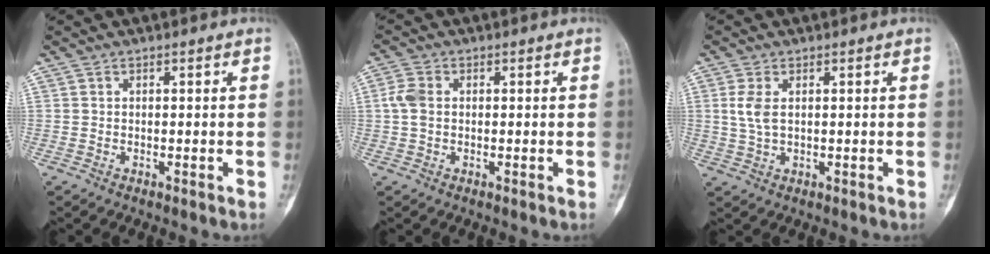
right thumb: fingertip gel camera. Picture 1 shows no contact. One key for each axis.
{"total": 3.6, "fx": 0.2, "fy": 2.5, "fz": 2.6, "tx": -0.066, "ty": 0.007, "tz": -0.002}
{"total": 4.0, "fx": 0.8, "fy": 2.1, "fz": 3.3, "tx": -0.083, "ty": 0.000, "tz": 0.019}